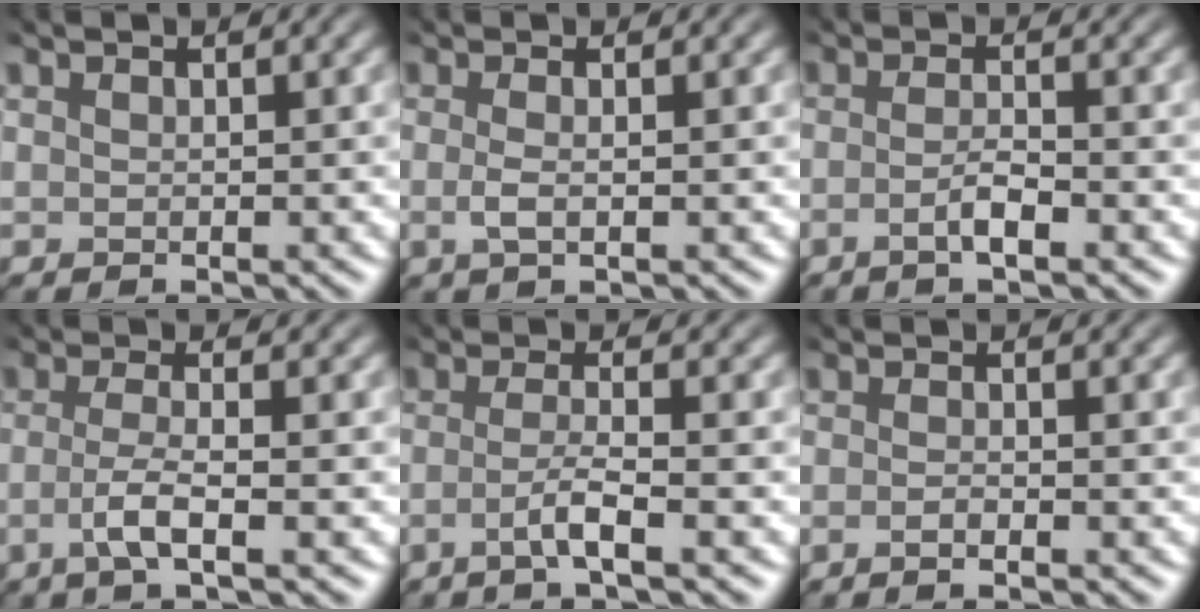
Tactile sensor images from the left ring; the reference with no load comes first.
{"total": 1.7, "force": [-0.7, 0.4, 1.6], "torque": [-0.030, -0.002, -0.007]}
{"total": 2.4, "force": [-1.7, 0.5, 1.7], "torque": [-0.033, -0.007, -0.026]}
{"total": 3.4, "force": [-1.8, 0.7, 2.8], "torque": [-0.058, -0.010, -0.027]}
{"total": 3.1, "force": [-1.8, 0.5, 2.5], "torque": [-0.049, -0.013, -0.031]}
{"total": 1.9, "force": [-0.9, 0.5, 1.6], "torque": [-0.022, -0.003, -0.032]}